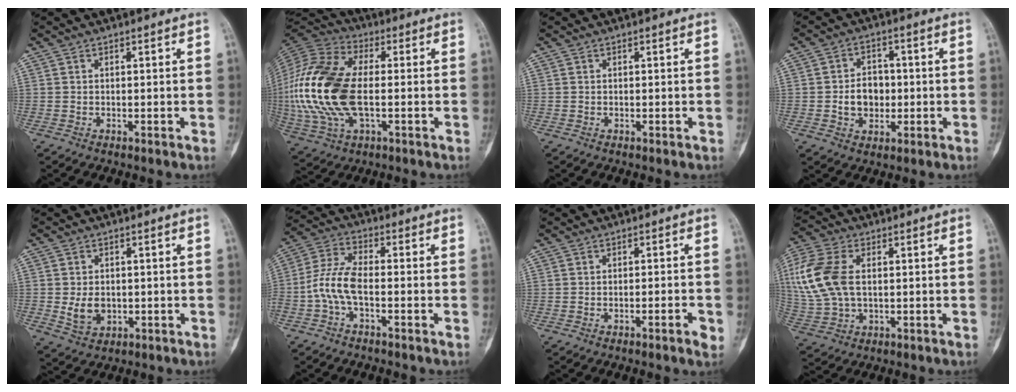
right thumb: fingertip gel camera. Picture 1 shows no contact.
{"total": 23.4, "force": [-1.2, 12.6, 19.7], "torque": [-0.447, 0.003, -0.020]}
{"total": 0.0}
{"total": 6.9, "force": [-0.8, 5.5, 4.1], "torque": [-0.040, 0.013, -0.013]}
{"total": 5.0, "force": [-0.4, 3.8, 3.3], "torque": [-0.043, -0.004, 0.002]}
{"total": 7.8, "force": [-2.3, 3.4, 6.6], "torque": [-0.150, 0.032, -0.054]}
{"total": 2.8, "force": [-1.3, 0.5, 2.5], "torque": [-0.040, 0.005, -0.018]}
{"total": 15.9, "force": [2.3, 10.0, 12.1], "torque": [-0.290, 0.006, 0.047]}